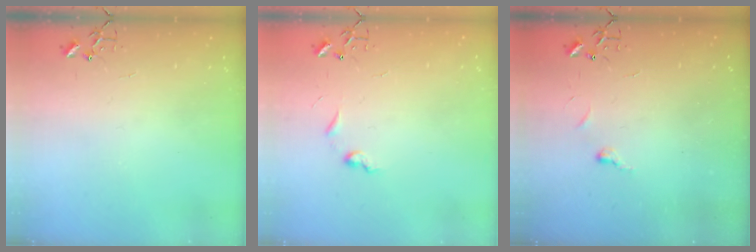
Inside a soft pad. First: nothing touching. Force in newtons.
{"total": 6.1, "press": 6.1, "slide": 0.7}
{"total": 4.3, "press": 4.2, "slide": 0.7}